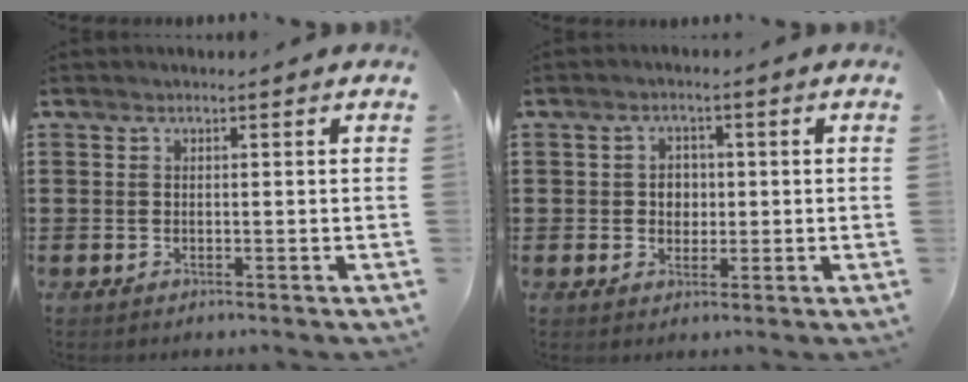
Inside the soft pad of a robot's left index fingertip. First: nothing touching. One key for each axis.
{"total": 2.7, "fx": 0.1, "fy": 2.3, "fz": 1.4, "tx": -0.028, "ty": 0.005, "tz": -0.004}